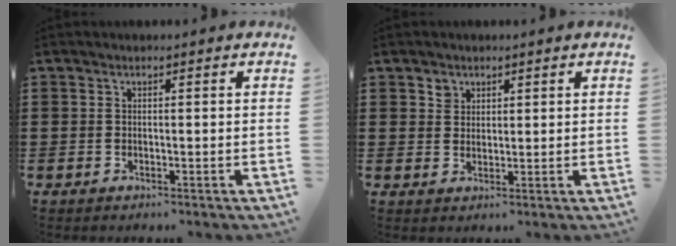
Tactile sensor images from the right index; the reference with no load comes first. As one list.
[{"total": 2.0, "force": [1.3, 1.5, 0.2], "torque": [-0.001, 0.003, 0.023]}]